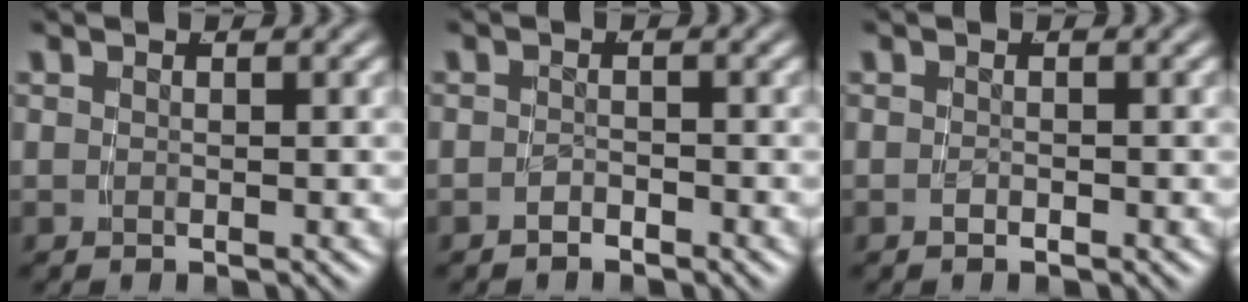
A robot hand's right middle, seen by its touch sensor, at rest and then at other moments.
{"total": 1.2, "force": [-1.2, 0.0, 0.1], "torque": [-0.003, -0.001, -0.020]}
{"total": 0.7, "force": [-0.6, -0.4, 0.1], "torque": [-0.006, -0.002, -0.009]}